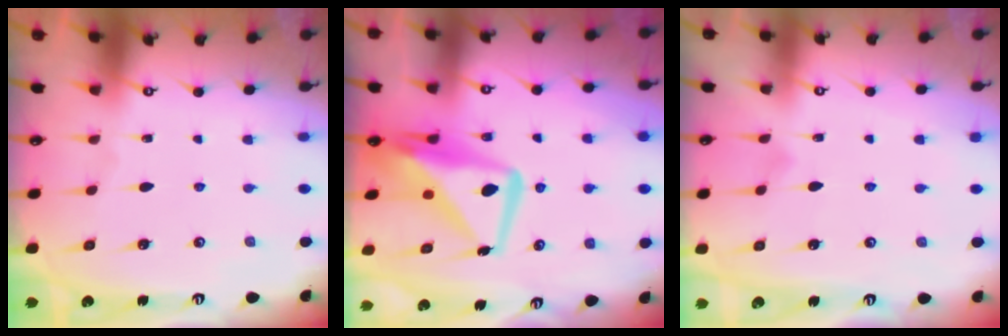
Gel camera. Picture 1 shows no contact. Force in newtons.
{"total": 13.0, "press": 12.9, "slide": 1.1}
{"total": 4.0, "press": 4.0, "slide": 0.2}